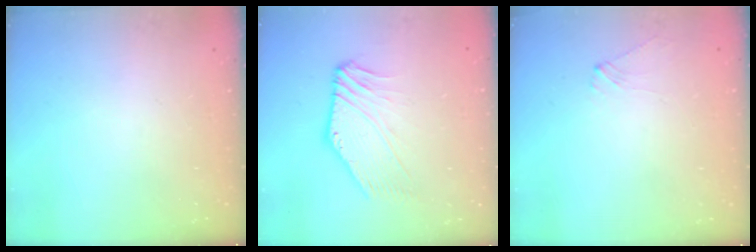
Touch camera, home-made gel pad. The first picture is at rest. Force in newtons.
{"total": 1.1, "press": 0.7, "slide": 0.8}
{"total": 1.7, "press": 1.6, "slide": 0.5}